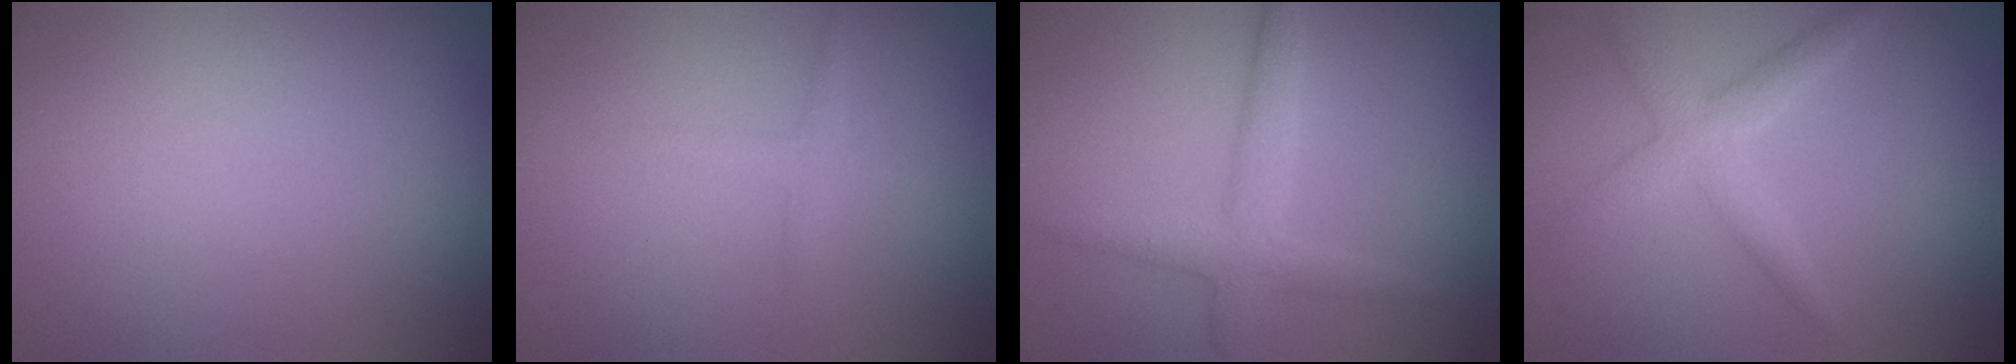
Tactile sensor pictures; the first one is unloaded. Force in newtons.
{"total": 1.2, "press": 1.2, "slide": 0.1}
{"total": 2.7, "press": 2.7, "slide": 0.2}
{"total": 2.5, "press": 2.5, "slide": 0.1}